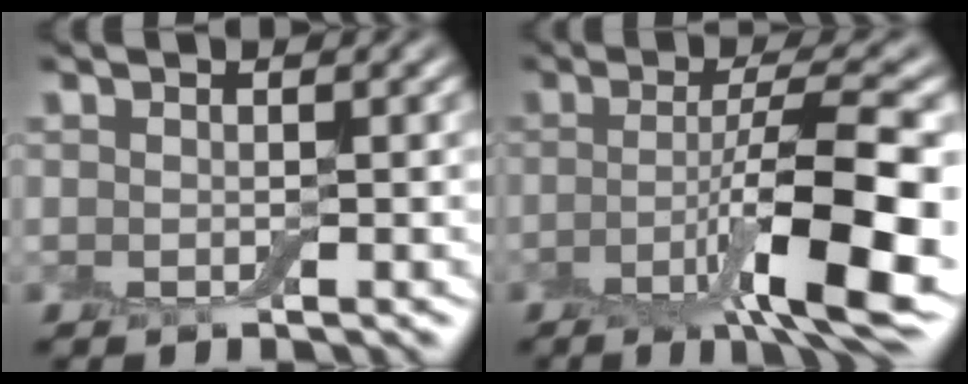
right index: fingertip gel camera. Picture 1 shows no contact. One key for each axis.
{"total": 10.2, "fx": -3.4, "fy": 1.8, "fz": 9.5, "tx": -0.133, "ty": 0.009, "tz": -0.062}